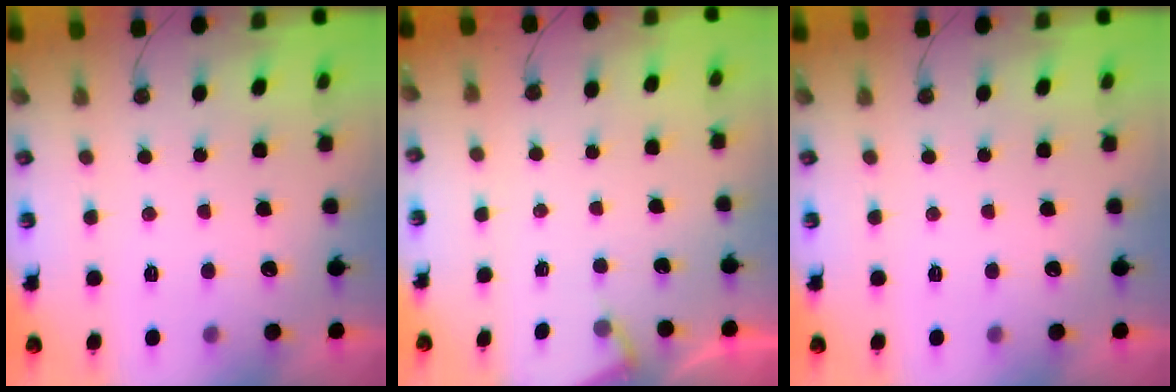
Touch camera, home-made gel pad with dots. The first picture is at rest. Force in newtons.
{"total": 2.8, "press": 2.7, "slide": 0.4}
{"total": 0.0}